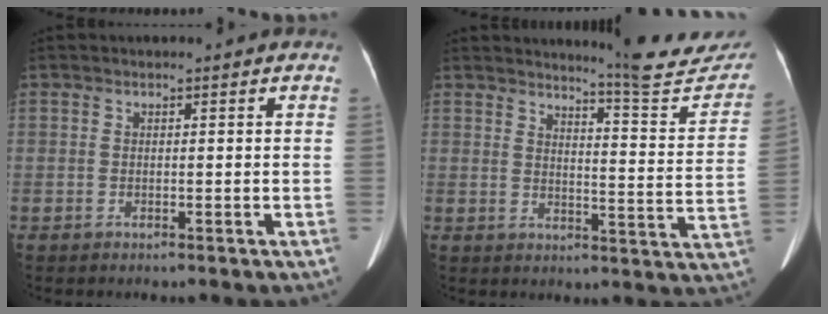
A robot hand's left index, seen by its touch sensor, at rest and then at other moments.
{"total": 13.8, "force": [13.2, 0.7, 3.7], "torque": [-0.034, -0.069, 0.147]}